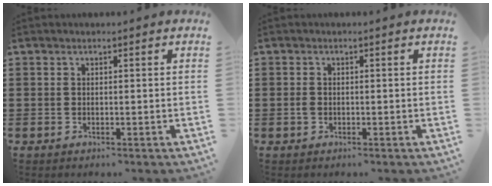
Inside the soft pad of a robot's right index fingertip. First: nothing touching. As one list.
[{"total": 1.4, "force": [-0.4, 0.9, 0.9], "torque": [-0.027, 0.000, -0.010]}]